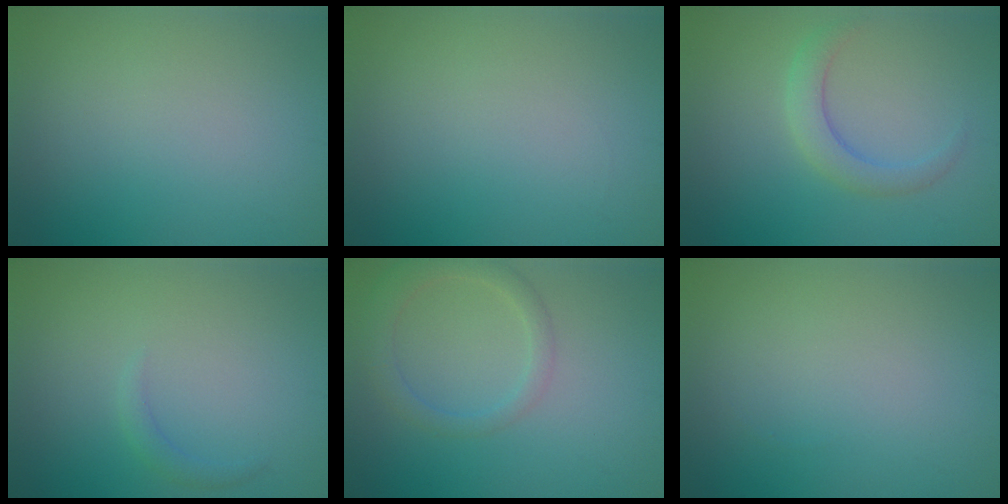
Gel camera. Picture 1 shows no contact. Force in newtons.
{"total": 0.0}
{"total": 2.3, "press": 2.3, "slide": 0.0}
{"total": 1.0, "press": 1.0, "slide": 0.1}
{"total": 2.7, "press": 2.7, "slide": 0.1}
{"total": 0.0}